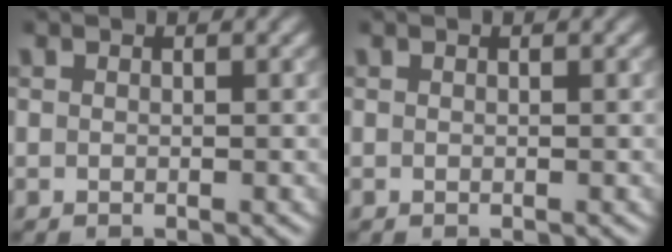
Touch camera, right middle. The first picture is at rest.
{"total": 0.0}